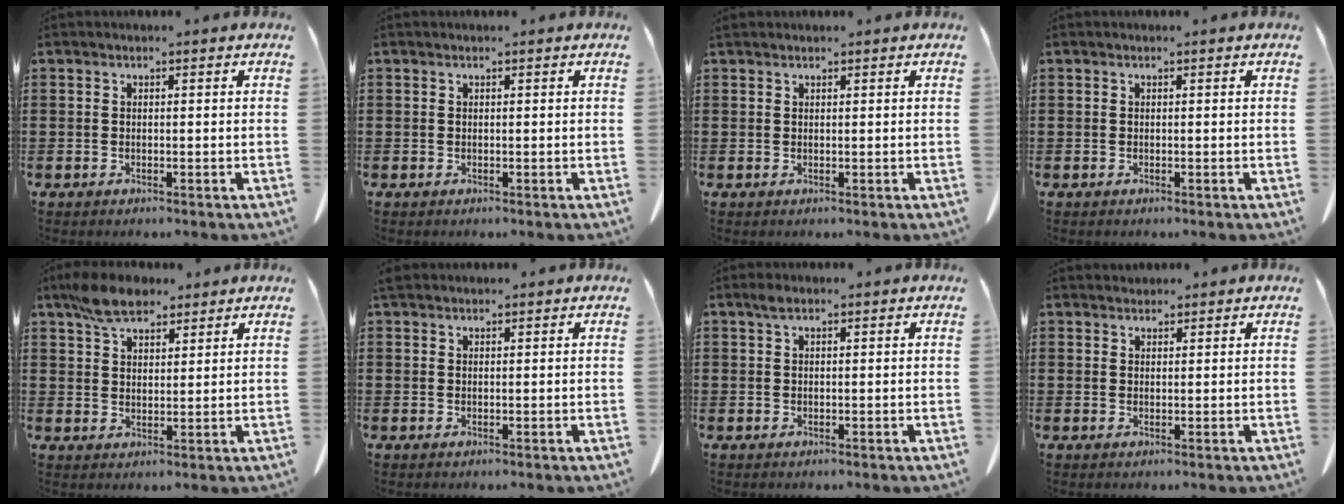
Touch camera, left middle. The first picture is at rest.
{"total": 0.0}
{"total": 0.5, "force": [0.5, 0.1, 0.1], "torque": [-0.005, -0.003, 0.011]}
{"total": 0.0}
{"total": 6.9, "force": [5.2, 3.1, 3.3], "torque": [-0.082, 0.000, 0.099]}
{"total": 1.2, "force": [1.1, 0.3, 0.4], "torque": [-0.013, -0.001, 0.024]}
{"total": 1.3, "force": [0.7, 0.5, 0.9], "torque": [-0.022, 0.002, 0.013]}
{"total": 1.5, "force": [1.4, 0.4, 0.0], "torque": [-0.003, -0.001, 0.029]}